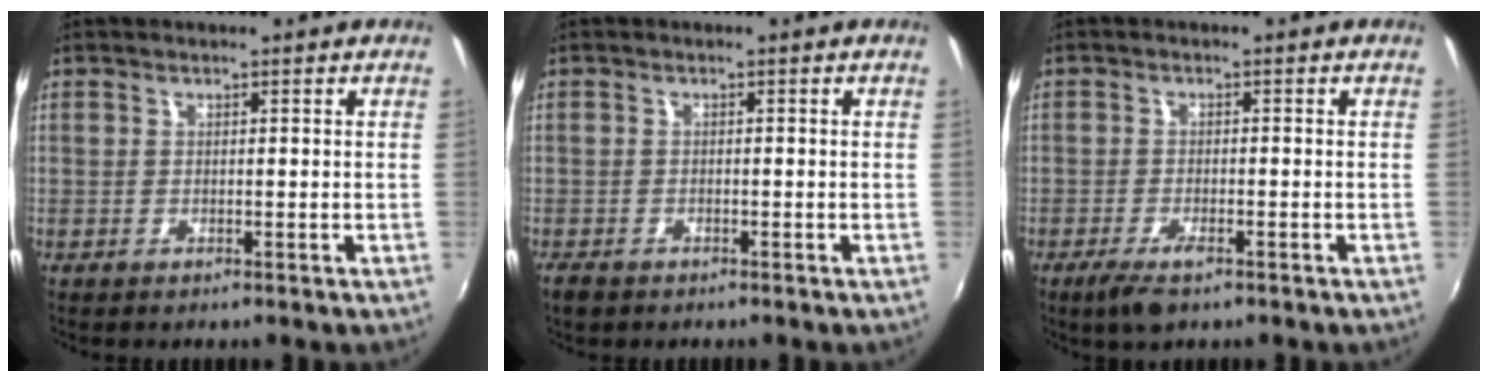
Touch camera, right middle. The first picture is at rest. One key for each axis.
{"total": 2.2, "fx": -1.7, "fy": 1.0, "fz": 1.0, "tx": -0.025, "ty": -0.005, "tz": -0.031}
{"total": 4.3, "fx": -2.8, "fy": 1.5, "fz": 2.9, "tx": -0.071, "ty": -0.012, "tz": -0.053}